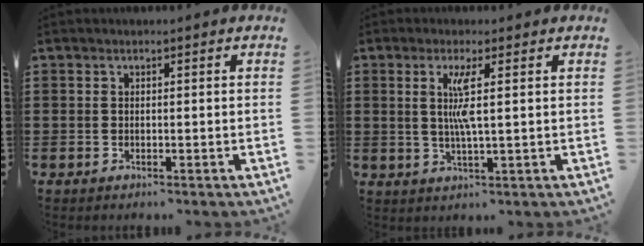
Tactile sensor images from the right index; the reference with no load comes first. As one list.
[{"total": 4.6, "force": [1.0, 0.1, 4.4], "torque": [-0.089, -0.003, 0.013]}]